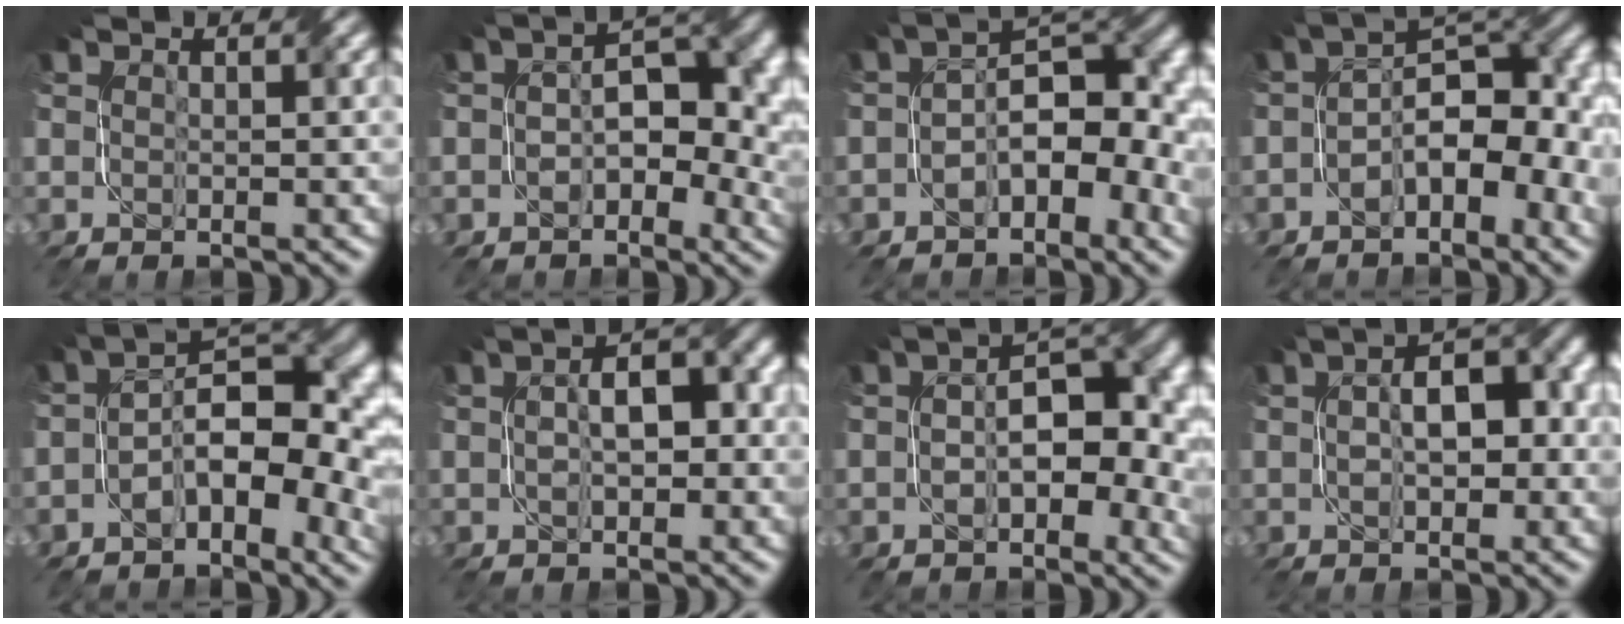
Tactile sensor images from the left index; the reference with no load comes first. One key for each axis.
{"total": 6.7, "fx": -0.9, "fy": 3.8, "fz": 5.4, "tx": -0.062, "ty": 0.008, "tz": -0.021}
{"total": 7.2, "fx": -1.8, "fy": 3.7, "fz": 5.9, "tx": -0.082, "ty": 0.015, "tz": -0.037}
{"total": 8.3, "fx": -2.3, "fy": 4.2, "fz": 6.8, "tx": -0.100, "ty": 0.015, "tz": -0.046}
{"total": 10.0, "fx": -2.2, "fy": 5.0, "fz": 8.4, "tx": -0.112, "ty": 0.011, "tz": -0.041}
{"total": 4.5, "fx": -0.4, "fy": 2.0, "fz": 4.0, "tx": -0.064, "ty": 0.007, "tz": -0.008}
{"total": 7.8, "fx": -0.4, "fy": 4.1, "fz": 6.6, "tx": -0.092, "ty": 0.009, "tz": -0.011}
{"total": 5.4, "fx": -0.5, "fy": 2.7, "fz": 4.7, "tx": -0.072, "ty": 0.010, "tz": -0.010}